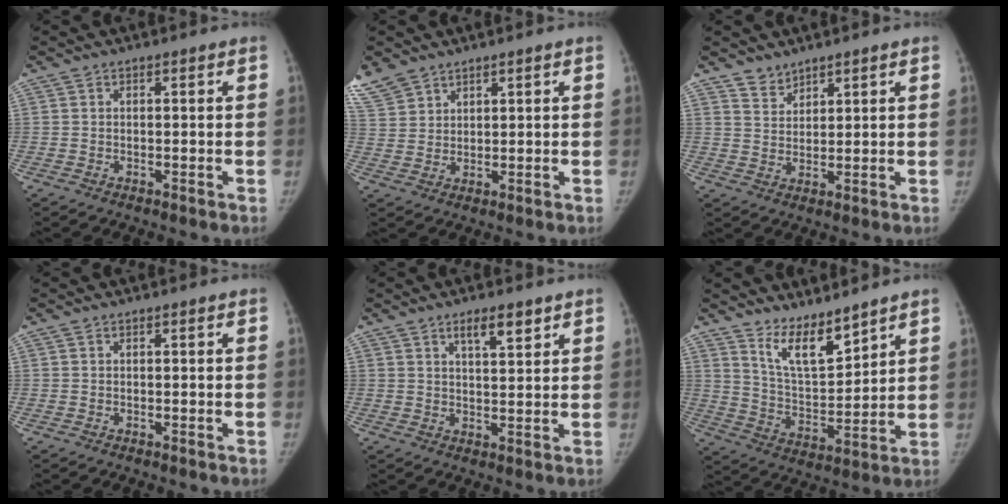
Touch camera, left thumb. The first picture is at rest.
{"total": 8.9, "force": [6.5, 5.1, 3.2], "torque": [-0.072, -0.006, 0.144]}
{"total": 3.3, "force": [2.9, 1.6, 0.3], "torque": [0.017, -0.024, 0.055]}
{"total": 0.0}
{"total": 5.1, "force": [3.3, 1.5, 3.6], "torque": [-0.047, -0.022, 0.053]}
{"total": 9.8, "force": [7.9, 2.7, 5.1], "torque": [-0.073, -0.074, 0.159]}